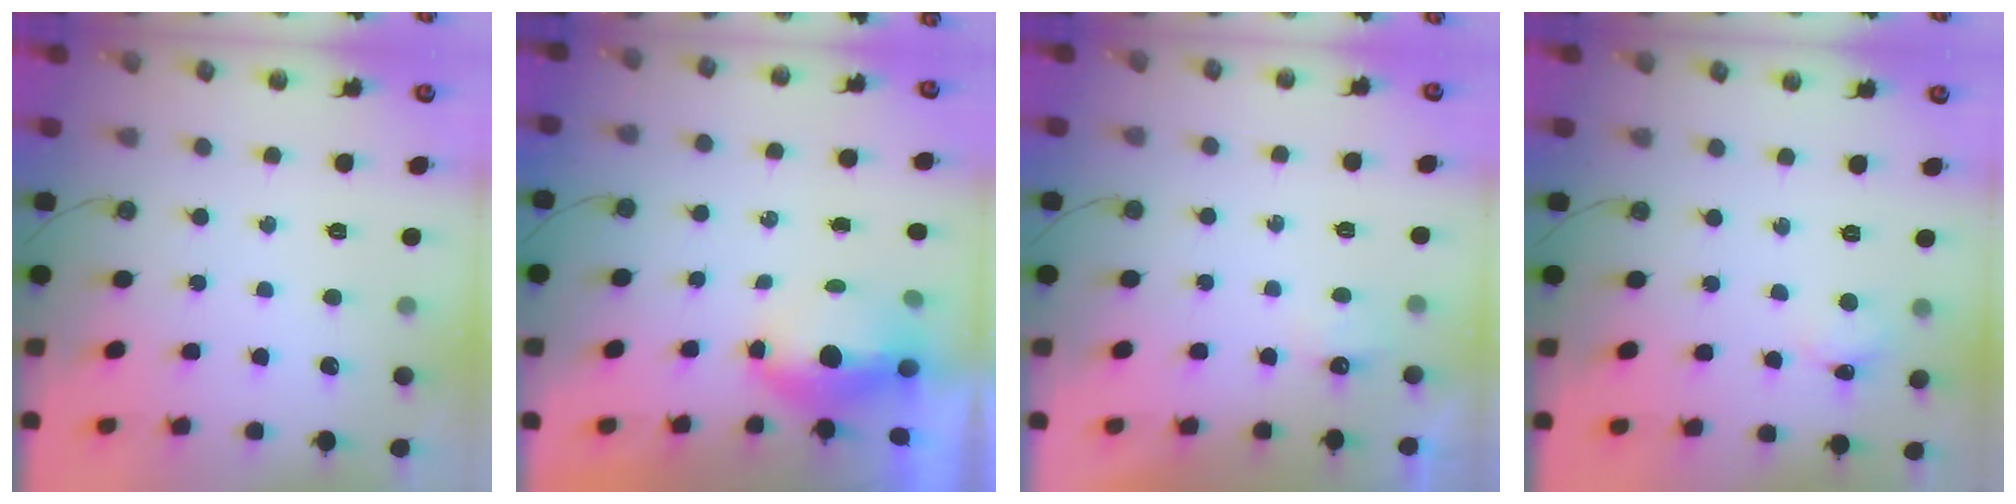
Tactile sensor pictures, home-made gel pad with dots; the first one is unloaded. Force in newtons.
{"total": 5.7, "press": 5.3, "slide": 2.1}
{"total": 3.7, "press": 3.7, "slide": 0.6}
{"total": 2.2, "press": 2.2, "slide": 0.3}